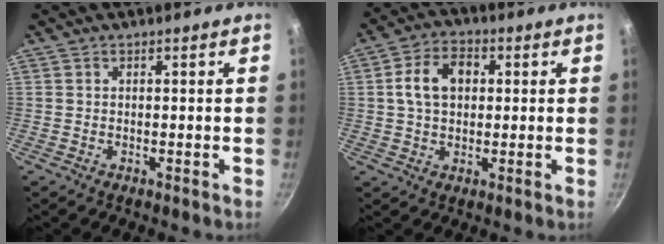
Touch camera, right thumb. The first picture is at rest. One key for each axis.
{"total": 8.8, "fx": 1.4, "fy": 6.2, "fz": 6.0, "tx": -0.085, "ty": 0.016, "tz": 0.018}